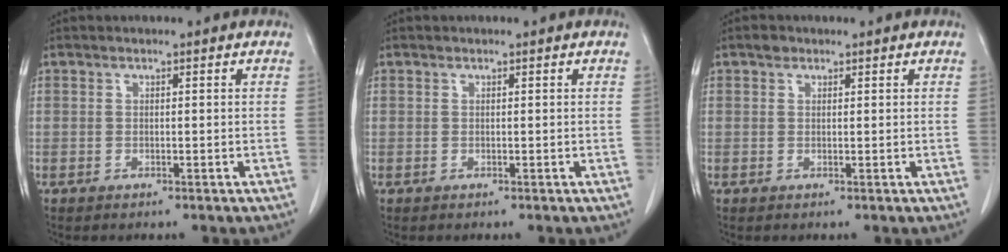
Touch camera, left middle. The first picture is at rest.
{"total": 0.0}
{"total": 1.1, "force": [0.7, 0.7, 0.3], "torque": [-0.006, 0.006, 0.011]}